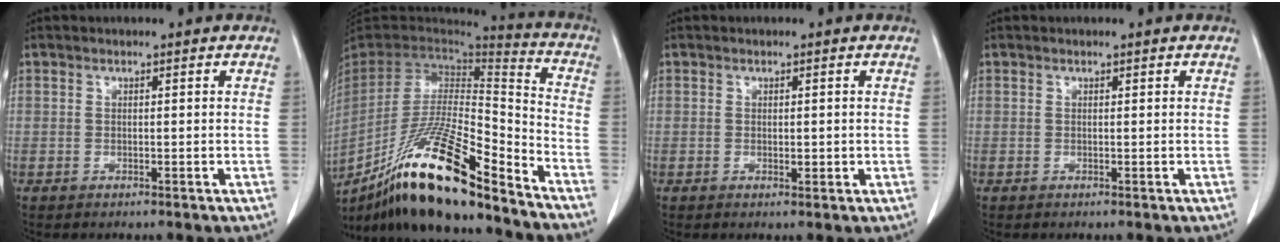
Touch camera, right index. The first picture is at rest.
{"total": 23.4, "force": [-16.6, 2.8, 16.3], "torque": [-0.302, -0.034, -0.300]}
{"total": 1.2, "force": [0.0, 0.8, 0.9], "torque": [-0.011, -0.002, 0.002]}
{"total": 0.0}